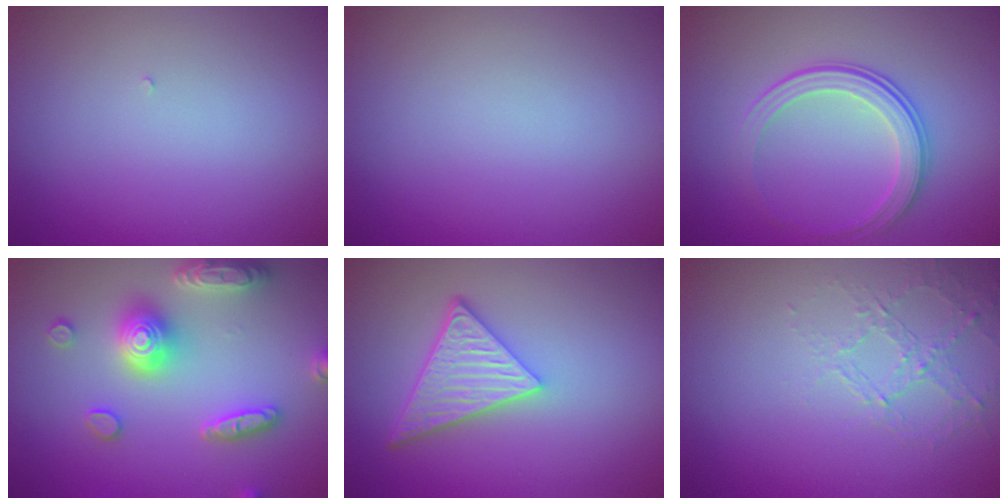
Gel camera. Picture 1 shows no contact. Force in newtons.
{"total": 0.0}
{"total": 3.3, "press": 2.8, "slide": 1.8}
{"total": 5.4, "press": 5.3, "slide": 0.9}
{"total": 5.1, "press": 3.8, "slide": 3.4}
{"total": 1.4, "press": 0.8, "slide": 1.2}